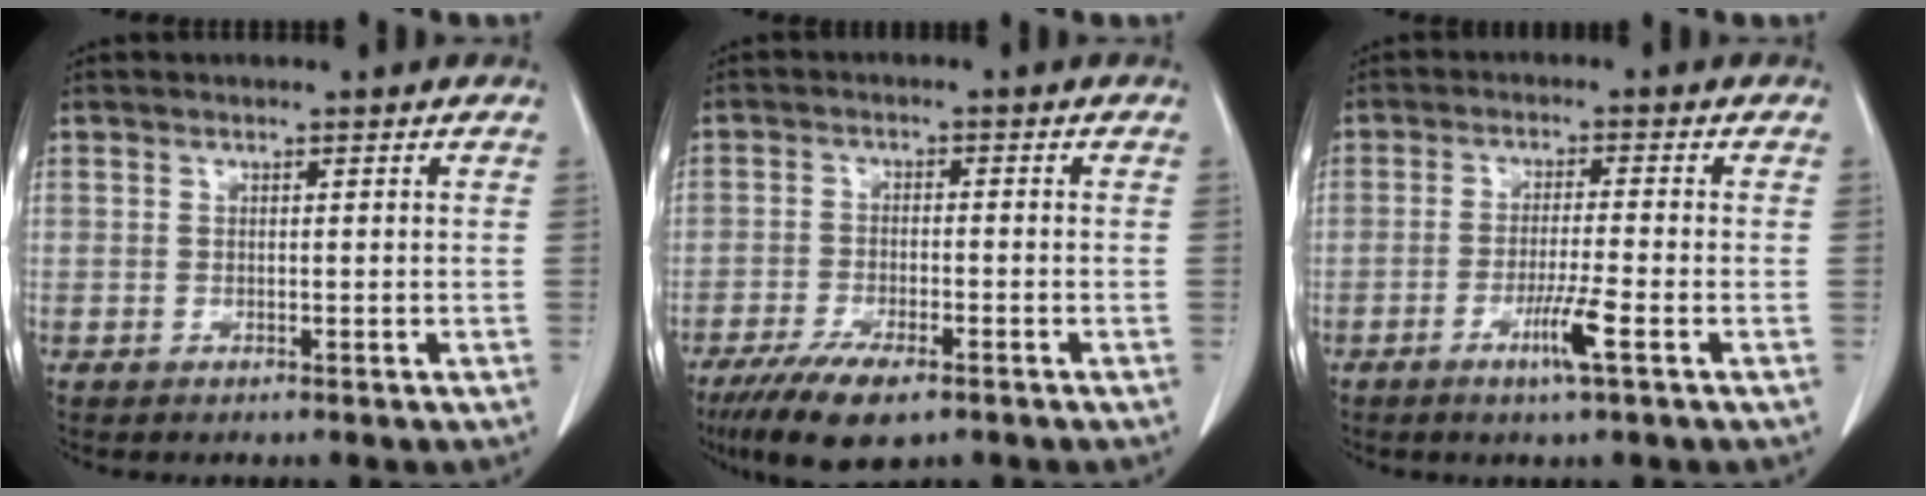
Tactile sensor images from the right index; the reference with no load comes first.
{"total": 8.7, "force": [-5.8, 2.5, 5.9], "torque": [-0.103, -0.014, -0.096]}
{"total": 5.1, "force": [-2.4, -0.4, 4.5], "torque": [-0.080, -0.009, -0.046]}